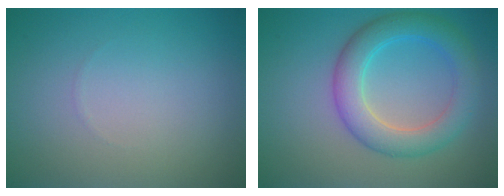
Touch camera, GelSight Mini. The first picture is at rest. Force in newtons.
{"total": 5.2, "press": 5.2, "slide": 0.2}